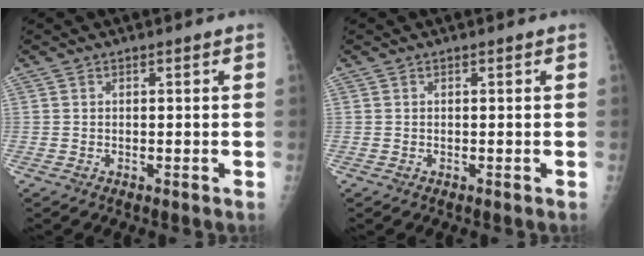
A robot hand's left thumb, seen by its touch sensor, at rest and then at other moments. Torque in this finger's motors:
{"motor_torque": [0.04, 0.07, -0.11, -0.08, 0.00]}